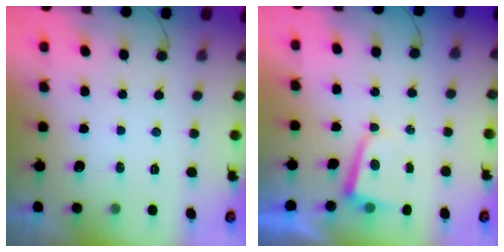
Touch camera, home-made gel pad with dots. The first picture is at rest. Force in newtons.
{"total": 1.6, "press": 1.6, "slide": 0.3}